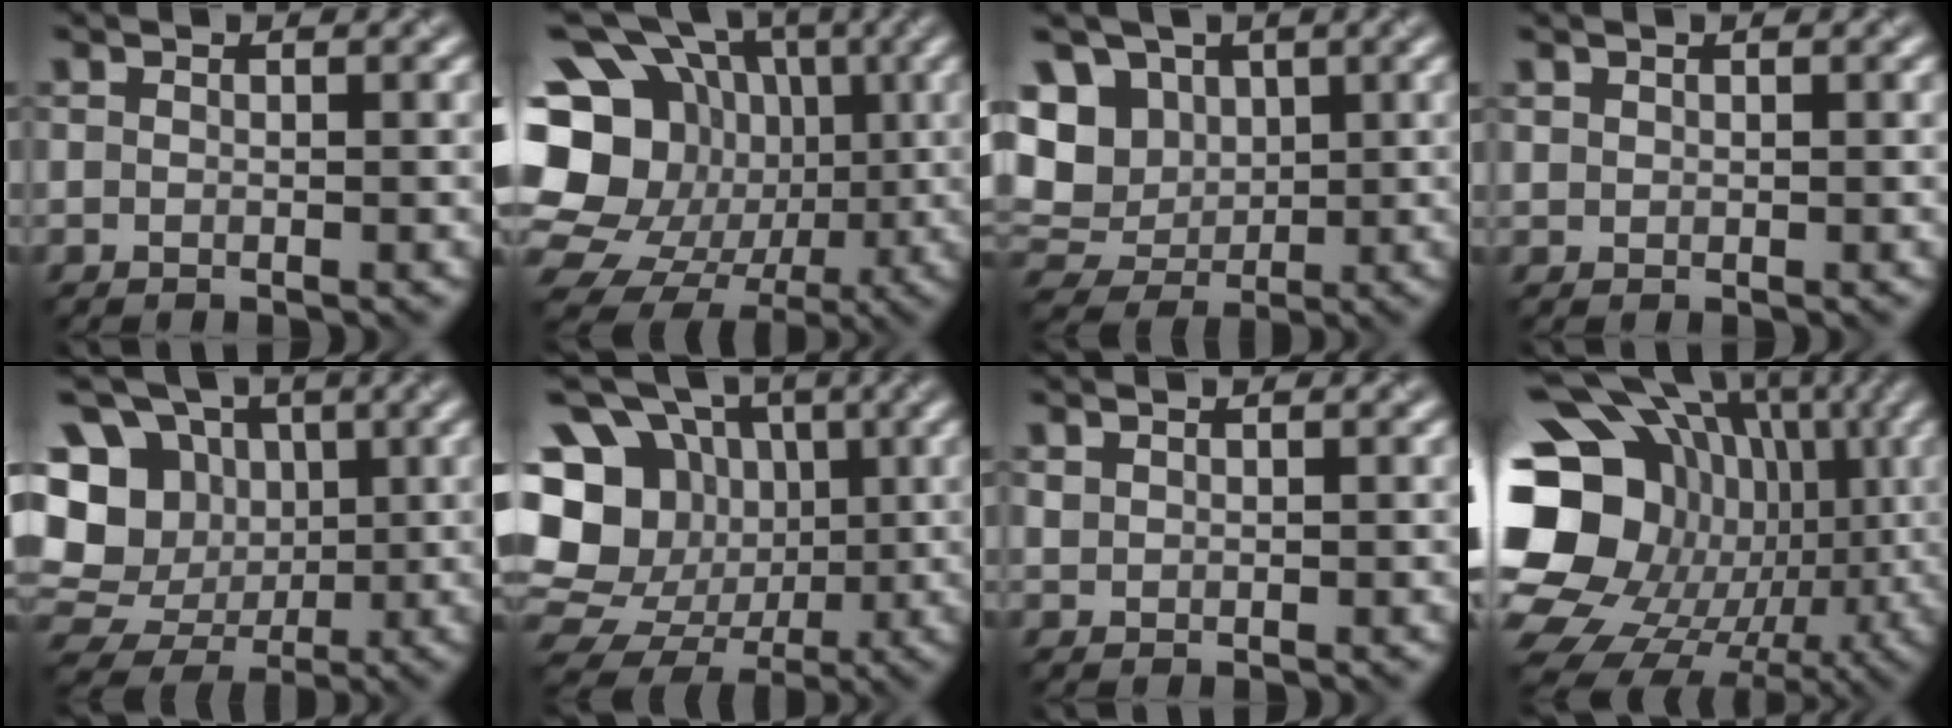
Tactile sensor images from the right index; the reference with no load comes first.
{"total": 21.9, "force": [0.6, 19.4, 10.2], "torque": [-0.205, 0.037, -0.020]}
{"total": 8.0, "force": [1.8, 6.5, 4.2], "torque": [-0.084, 0.022, 0.012]}
{"total": 0.6, "force": [0.5, 0.4, 0.0], "torque": [0.001, -0.001, 0.013]}
{"total": 14.5, "force": [1.4, 12.7, 6.8], "torque": [-0.166, 0.039, 0.011]}
{"total": 18.5, "force": [0.8, 16.7, 7.8], "torque": [-0.183, 0.022, -0.002]}
{"total": 0.6, "force": [0.5, 0.3, 0.1], "torque": [-0.003, -0.001, 0.014]}
{"total": 22.8, "force": [-0.5, 19.1, 12.5], "torque": [-0.251, 0.014, -0.037]}